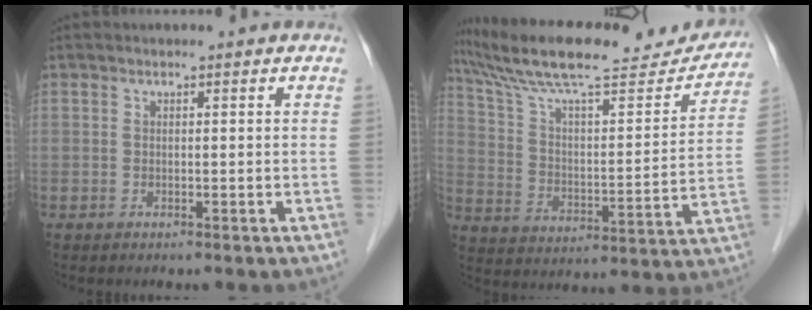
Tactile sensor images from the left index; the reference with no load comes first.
{"total": 25.0, "force": [22.0, 4.6, 10.9], "torque": [-0.187, 0.007, 0.325]}